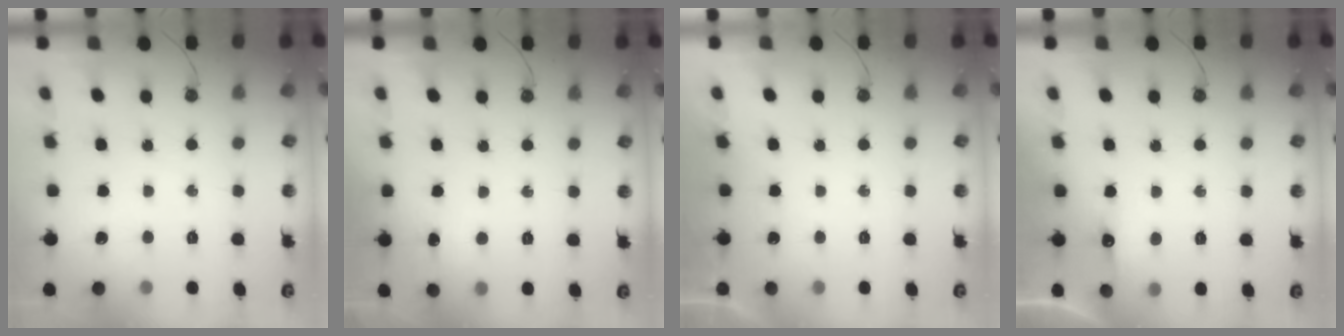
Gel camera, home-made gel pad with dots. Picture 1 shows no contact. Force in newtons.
{"total": 13.0, "press": 3.5, "slide": 12.6}
{"total": 0.0}
{"total": 4.4, "press": 4.3, "slide": 0.8}